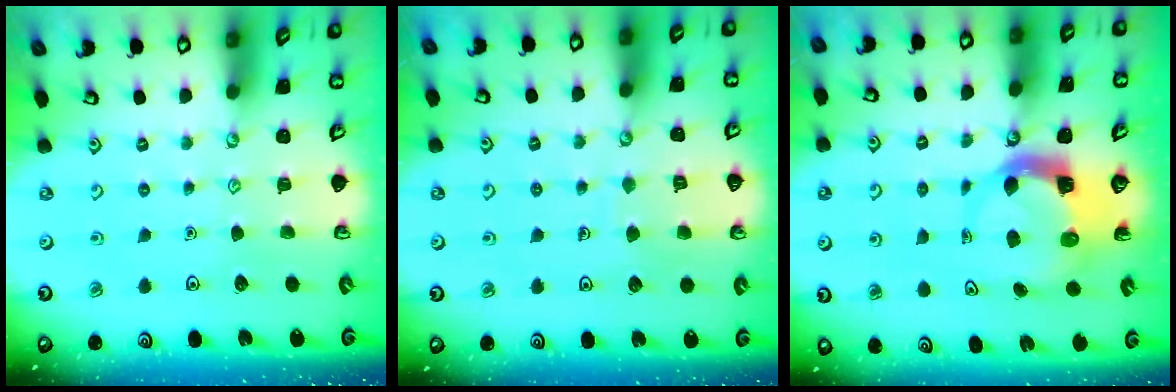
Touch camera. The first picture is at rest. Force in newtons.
{"total": 5.4, "press": 5.4, "slide": 0.5}
{"total": 5.7, "press": 5.6, "slide": 1.0}